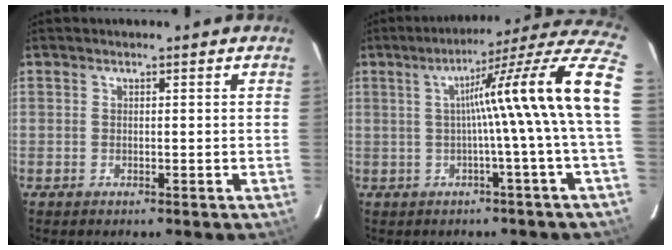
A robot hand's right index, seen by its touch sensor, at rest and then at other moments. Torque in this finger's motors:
{"motor_torque": [1.22, -0.14, 0.62, 0.17]}